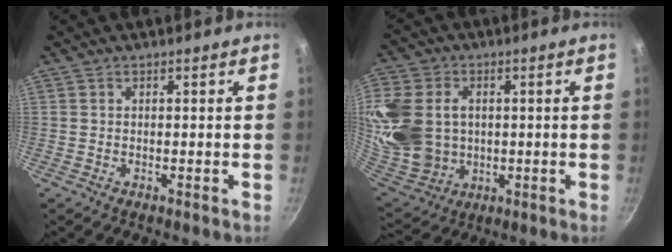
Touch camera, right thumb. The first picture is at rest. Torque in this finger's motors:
{"motor_torque": [-0.93, 1.42, 0.81, 0.87, 0.39]}